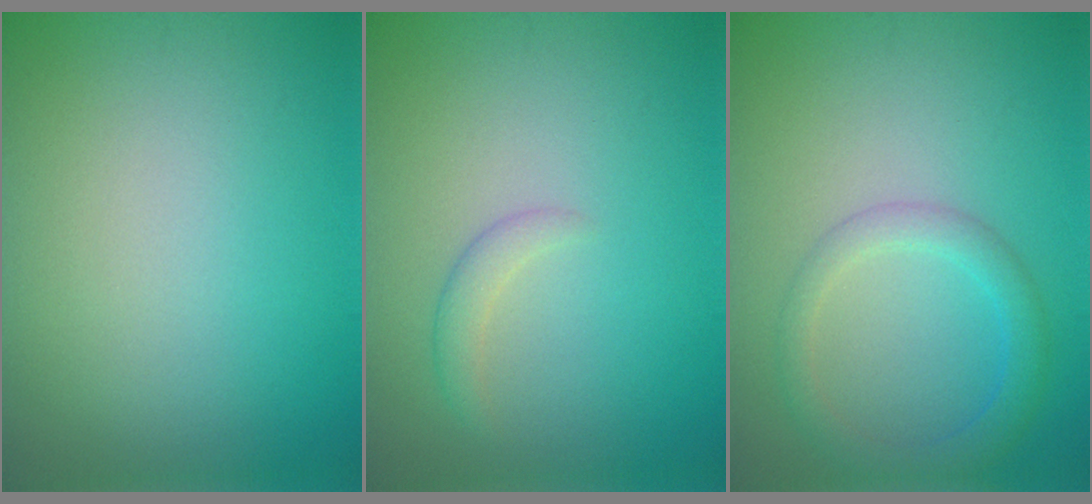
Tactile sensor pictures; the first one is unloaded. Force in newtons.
{"total": 1.4, "press": 1.3, "slide": 0.1}
{"total": 2.8, "press": 2.8, "slide": 0.2}